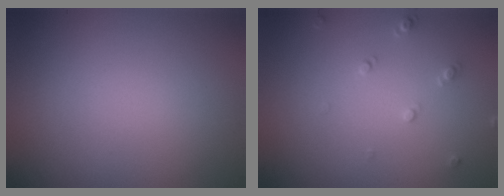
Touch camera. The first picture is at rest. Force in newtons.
{"total": 1.3, "press": 1.2, "slide": 0.3}